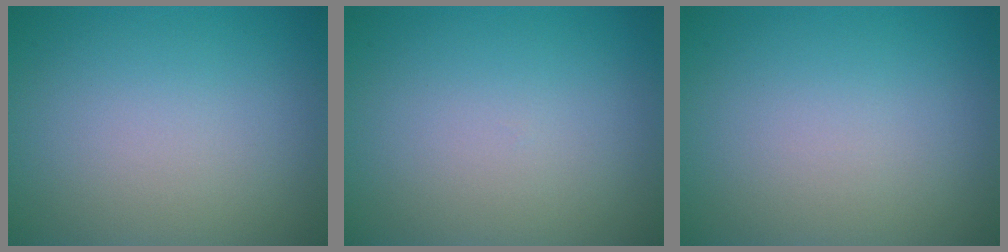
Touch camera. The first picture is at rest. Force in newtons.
{"total": 0.0}
{"total": 0.0}